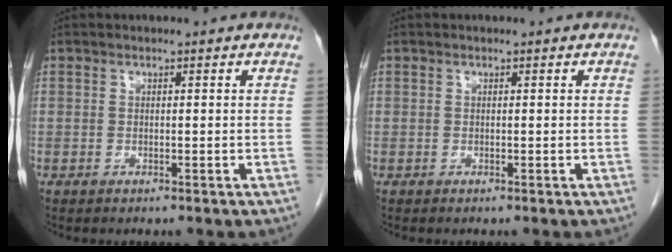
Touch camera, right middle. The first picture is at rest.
{"total": 0.0}